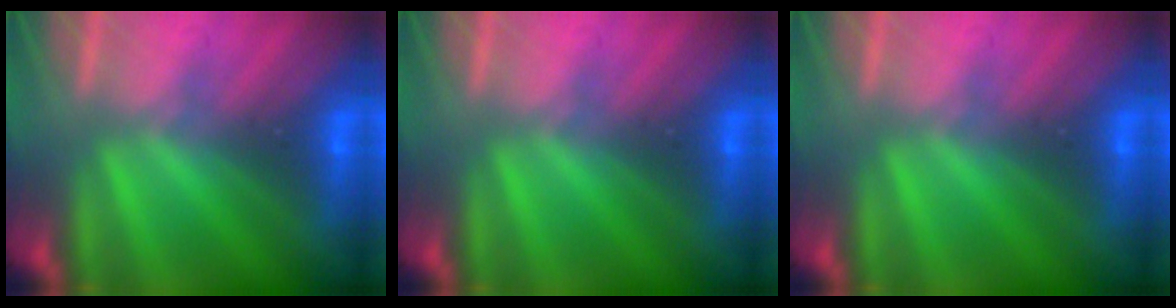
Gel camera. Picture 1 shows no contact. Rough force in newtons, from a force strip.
{"total": 0.0}
{"total": 0.0}